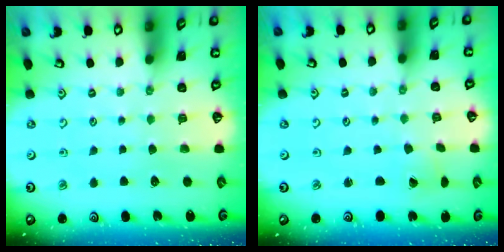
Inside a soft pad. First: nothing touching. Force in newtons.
{"total": 0.7, "press": 0.7, "slide": 0.0}